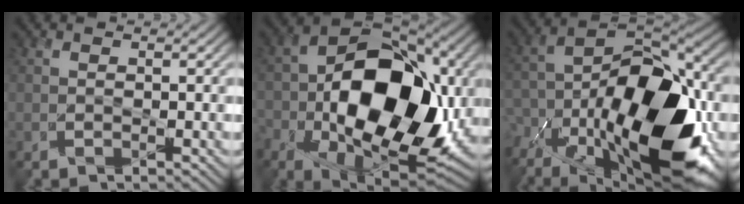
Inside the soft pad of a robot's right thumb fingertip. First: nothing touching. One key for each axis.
{"total": 18.2, "fx": -2.2, "fy": 11.5, "fz": 13.9, "tx": -0.238, "ty": -0.015, "tz": -0.032}
{"total": 20.0, "fx": -8.0, "fy": 9.8, "fz": 15.5, "tx": -0.272, "ty": -0.030, "tz": -0.125}